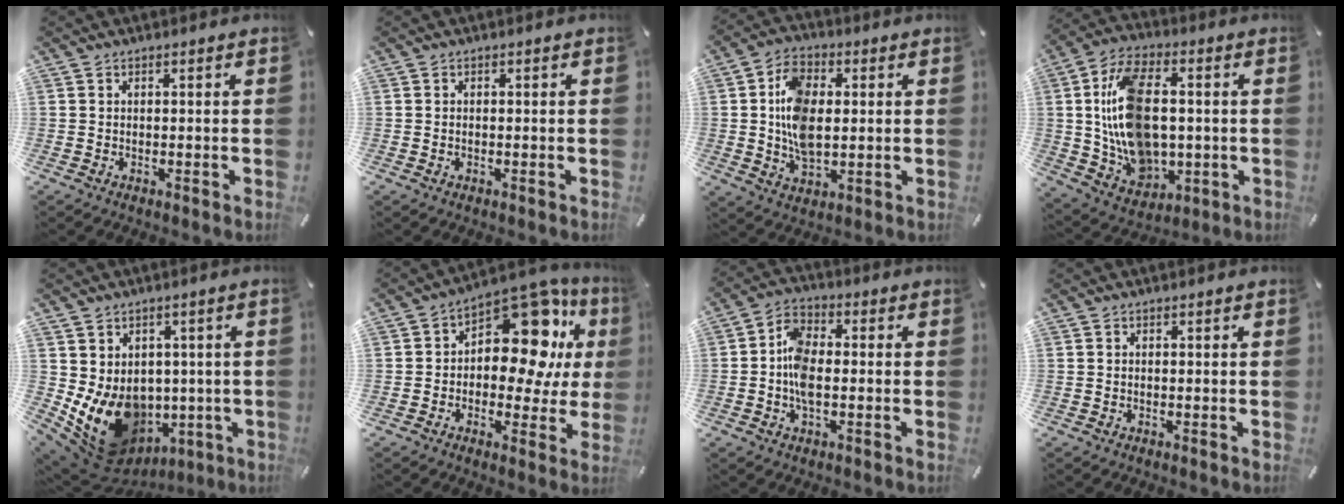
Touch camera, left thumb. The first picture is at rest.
{"total": 0.5, "force": [-0.1, 0.4, 0.4], "torque": [-0.008, 0.001, -0.003]}
{"total": 11.6, "force": [0.8, 7.5, 8.8], "torque": [-0.175, 0.007, 0.014]}
{"total": 17.7, "force": [0.7, 12.2, 12.8], "torque": [-0.273, 0.006, 0.013]}
{"total": 12.8, "force": [-1.6, 10.8, 6.6], "torque": [-0.119, -0.019, -0.014]}
{"total": 16.5, "force": [4.8, 9.8, 12.4], "torque": [-0.167, -0.036, 0.078]}
{"total": 7.2, "force": [-1.4, 4.1, 5.8], "torque": [-0.117, 0.009, -0.026]}
{"total": 0.0}